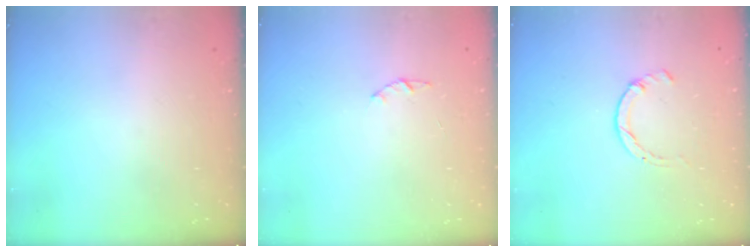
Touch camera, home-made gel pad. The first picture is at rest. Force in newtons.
{"total": 1.0, "press": 0.9, "slide": 0.3}
{"total": 1.7, "press": 1.7, "slide": 0.3}